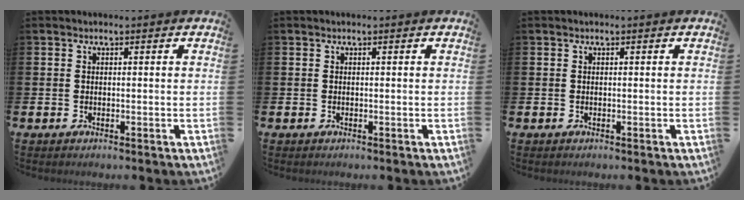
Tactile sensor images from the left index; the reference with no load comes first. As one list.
[{"total": 0.0}, {"total": 0.0}]